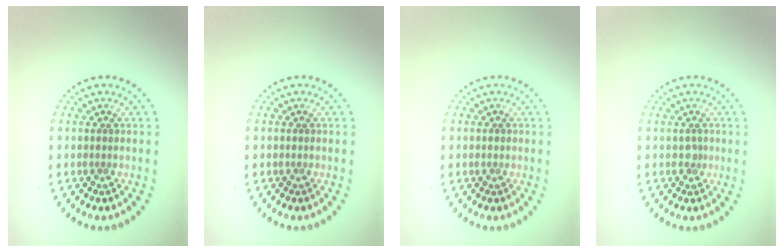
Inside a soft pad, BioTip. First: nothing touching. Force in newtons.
{"total": 0.0}
{"total": 0.5, "press": 0.5, "slide": 0.1}
{"total": 0.8, "press": 0.5, "slide": 0.5}